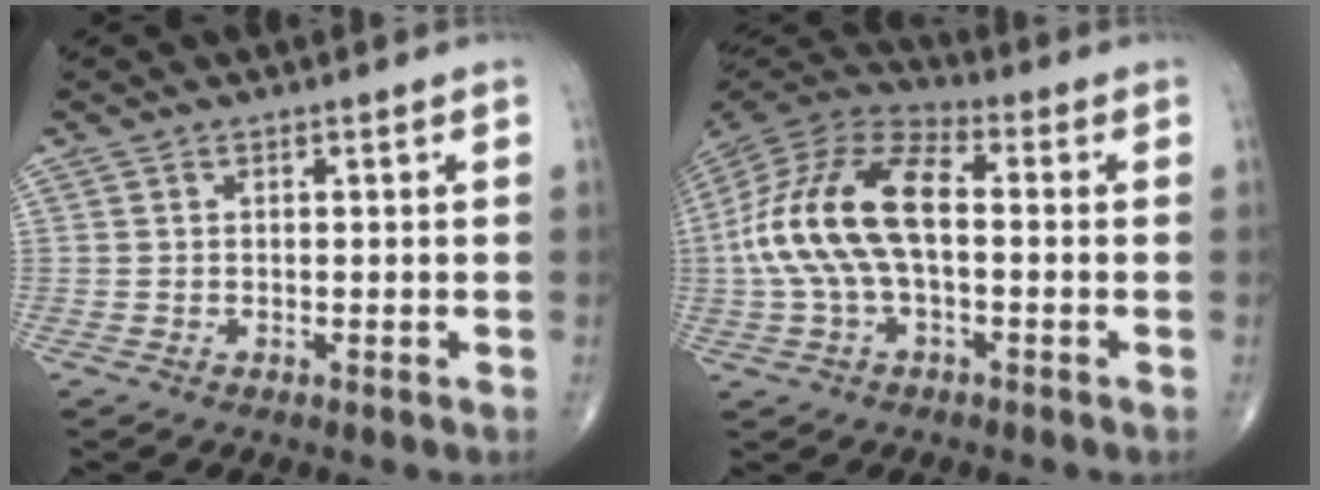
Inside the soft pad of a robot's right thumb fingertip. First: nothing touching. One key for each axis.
{"total": 17.4, "fx": -0.1, "fy": 8.9, "fz": 15.0, "tx": -0.312, "ty": 0.038, "tz": -0.008}